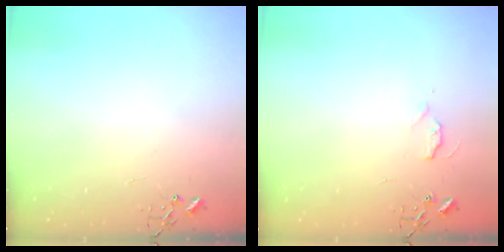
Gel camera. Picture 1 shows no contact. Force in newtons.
{"total": 3.8, "press": 3.7, "slide": 0.5}